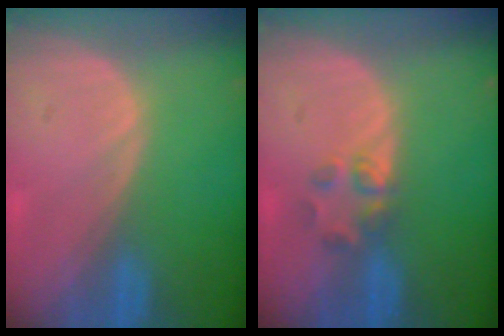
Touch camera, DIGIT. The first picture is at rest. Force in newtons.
{"total": 2.7, "press": 2.6, "slide": 0.9}